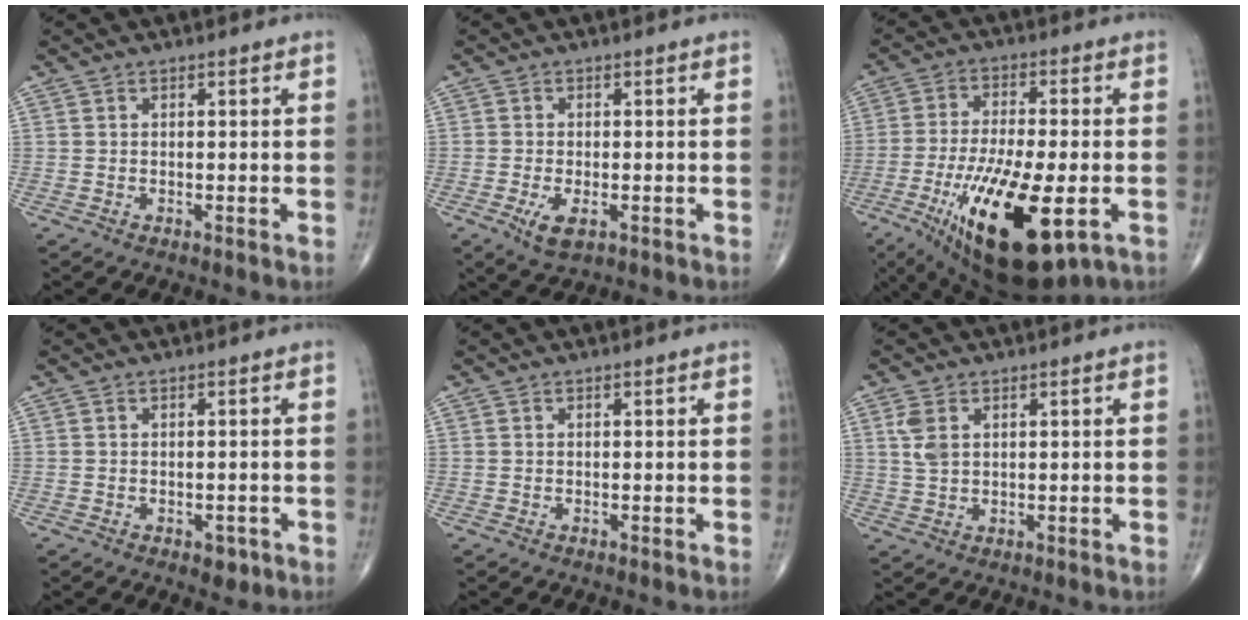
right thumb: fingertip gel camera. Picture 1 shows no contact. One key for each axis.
{"total": 4.2, "fx": -1.6, "fy": 2.0, "fz": 3.4, "tx": -0.062, "ty": -0.006, "tz": -0.021}
{"total": 21.1, "fx": -7.2, "fy": 7.4, "fz": 18.4, "tx": -0.344, "ty": -0.018, "tz": -0.104}
{"total": 2.2, "fx": -1.0, "fy": 1.4, "fz": 1.3, "tx": -0.004, "ty": 0.003, "tz": -0.008}
{"total": 0.0}
{"total": 3.6, "fx": 1.4, "fy": 2.1, "fz": 2.6, "tx": -0.059, "ty": 0.001, "tz": 0.033}